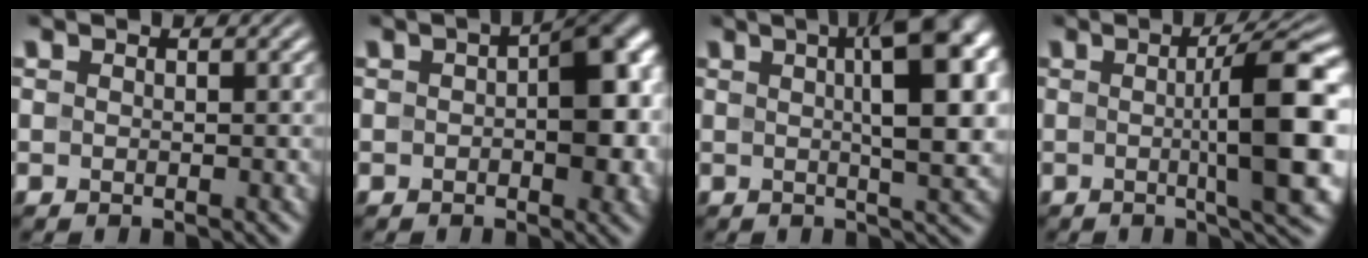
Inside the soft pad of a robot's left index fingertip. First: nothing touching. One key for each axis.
{"total": 7.2, "fx": 0.7, "fy": 3.7, "fz": 6.2, "tx": -0.068, "ty": 0.012, "tz": 0.004}
{"total": 9.9, "fx": 2.5, "fy": 2.8, "fz": 9.2, "tx": -0.115, "ty": 0.012, "tz": 0.037}
{"total": 8.5, "fx": 0.2, "fy": 1.5, "fz": 8.4, "tx": -0.112, "ty": 0.004, "tz": 0.002}